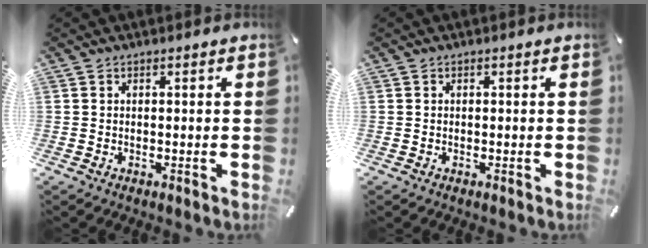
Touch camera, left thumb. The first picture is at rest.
{"total": 0.0}